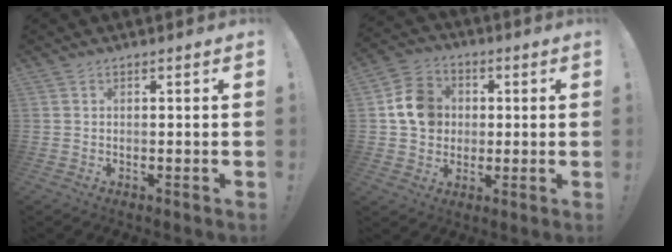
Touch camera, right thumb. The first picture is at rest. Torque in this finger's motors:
{"motor_torque": [0.15, 0.17, 0.25, 0.29, 0.11]}